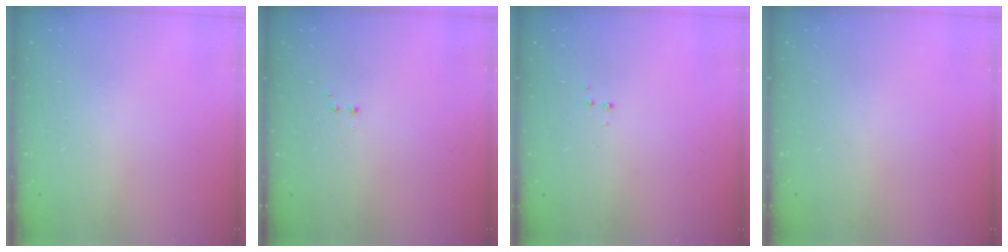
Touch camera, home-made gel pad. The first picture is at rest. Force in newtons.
{"total": 2.0, "press": 1.8, "slide": 0.9}
{"total": 3.5, "press": 3.4, "slide": 0.5}
{"total": 0.0}